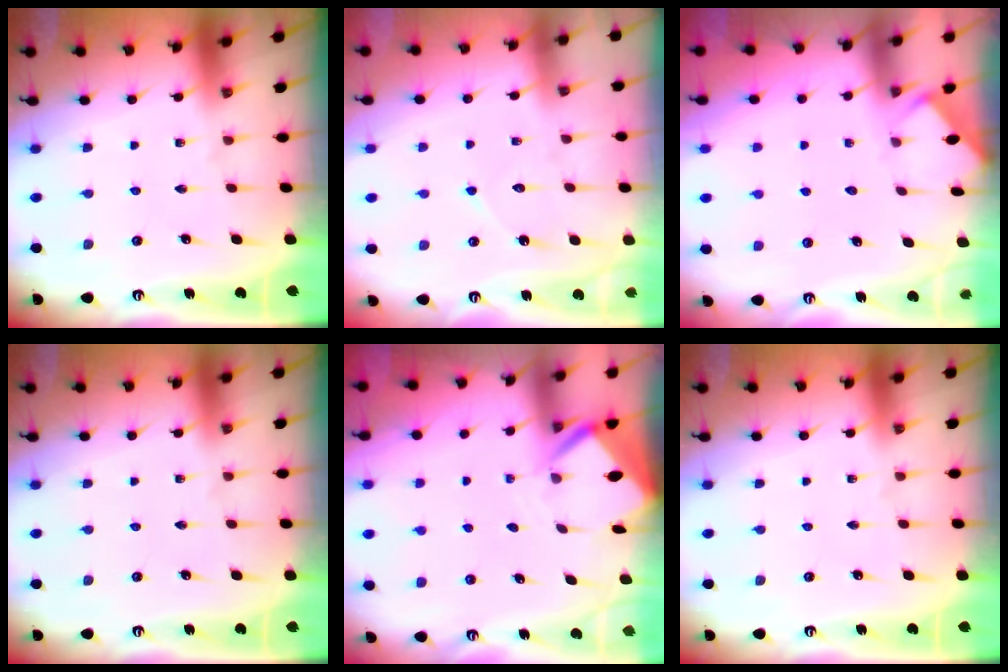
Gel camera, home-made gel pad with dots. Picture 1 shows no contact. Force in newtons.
{"total": 5.8, "press": 5.8, "slide": 0.6}
{"total": 1.7, "press": 1.7, "slide": 0.3}
{"total": 0.0}
{"total": 3.2, "press": 3.2, "slide": 0.3}
{"total": 0.0}